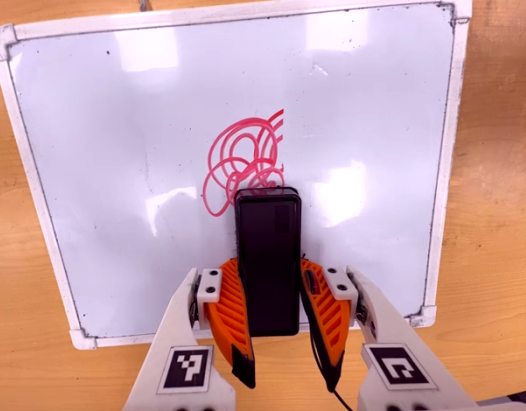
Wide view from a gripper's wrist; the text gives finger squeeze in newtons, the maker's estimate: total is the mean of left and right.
{"total": 8.9, "left": 7.5, "right": 10.4}